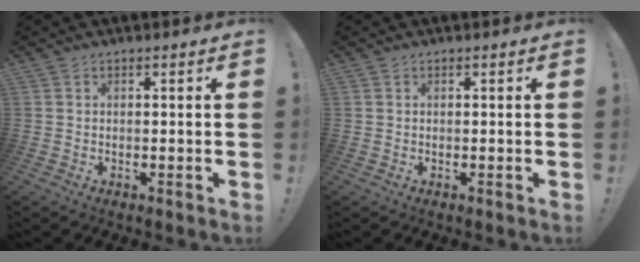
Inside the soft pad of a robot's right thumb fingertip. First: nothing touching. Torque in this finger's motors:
{"motor_torque": [0.00, 0.00, 0.00, 0.00, 0.03]}